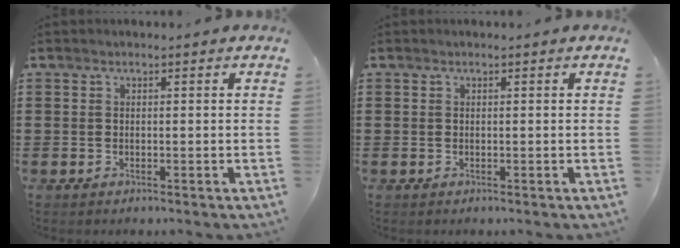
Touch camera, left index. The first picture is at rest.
{"total": 0.0}